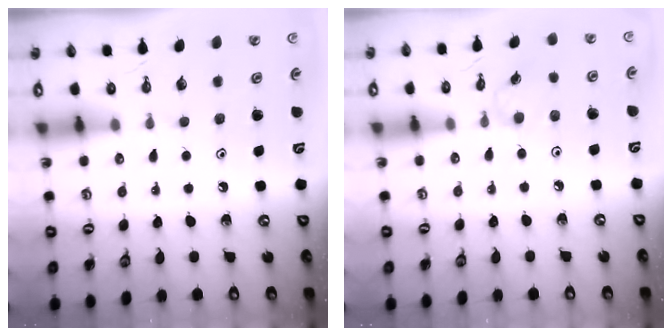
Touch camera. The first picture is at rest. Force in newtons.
{"total": 1.9, "press": 1.9, "slide": 0.4}